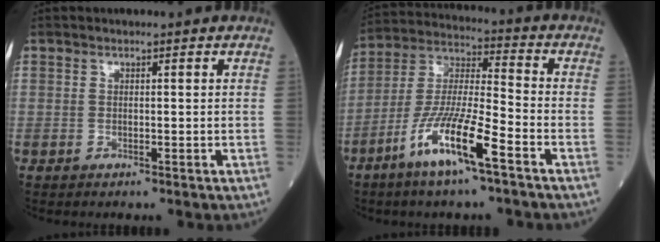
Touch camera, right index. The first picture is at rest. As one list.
[{"total": 12.6, "force": [-6.7, 0.9, 10.7], "torque": [-0.216, -0.013, -0.134]}]